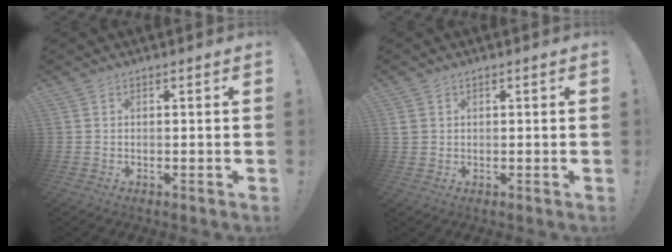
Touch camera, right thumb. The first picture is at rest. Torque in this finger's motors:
{"motor_torque": [0.21, -0.19, 0.26, 0.01, 0.00]}